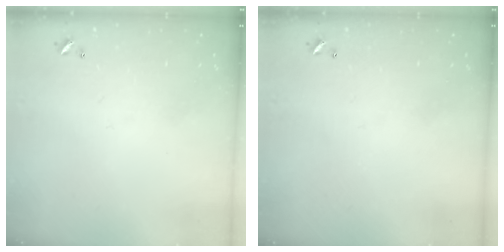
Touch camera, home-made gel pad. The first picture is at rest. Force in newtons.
{"total": 0.0}